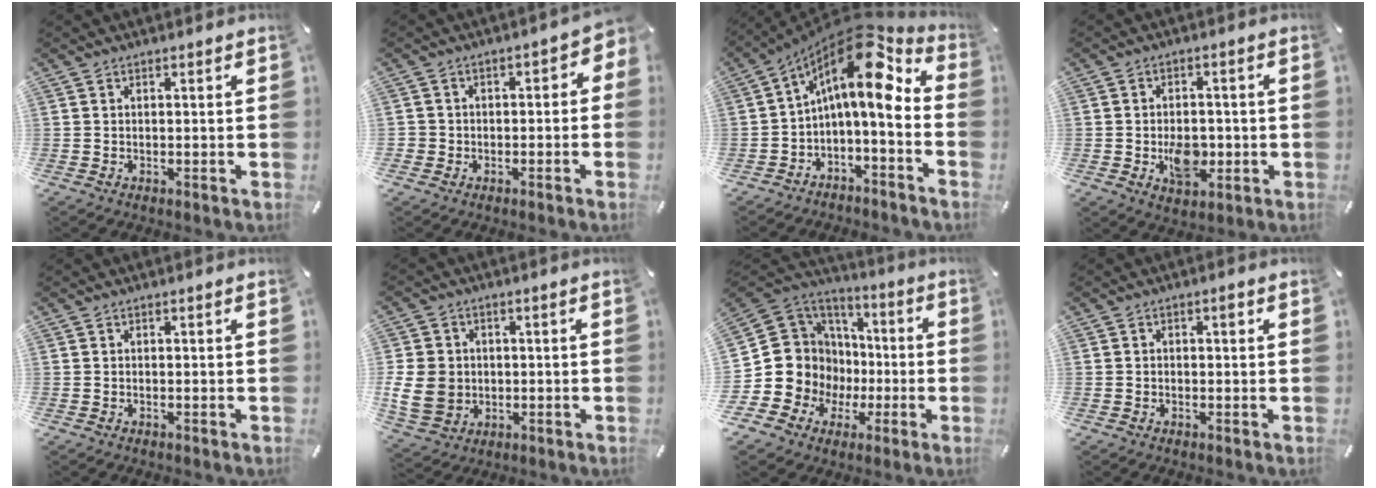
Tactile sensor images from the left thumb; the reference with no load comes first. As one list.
[{"total": 4.2, "force": [-1.5, 3.6, 1.5], "torque": [-0.022, 0.010, -0.032]}, {"total": 15.2, "force": [6.2, 5.9, 12.5], "torque": [-0.189, -0.060, 0.095]}, {"total": 8.4, "force": [-1.8, 5.7, 5.8], "torque": [-0.090, 0.008, -0.026]}, {"total": 0.0}, {"total": 9.7, "force": [-0.4, 8.6, 4.6], "torque": [-0.113, 0.011, -0.006]}, {"total": 14.9, "force": [-2.5, 14.5, 2.2], "torque": [-0.065, -0.022, -0.012]}, {"total": 1.5, "force": [0.1, 1.0, 1.1], "torque": [-0.023, 0.008, -0.002]}]